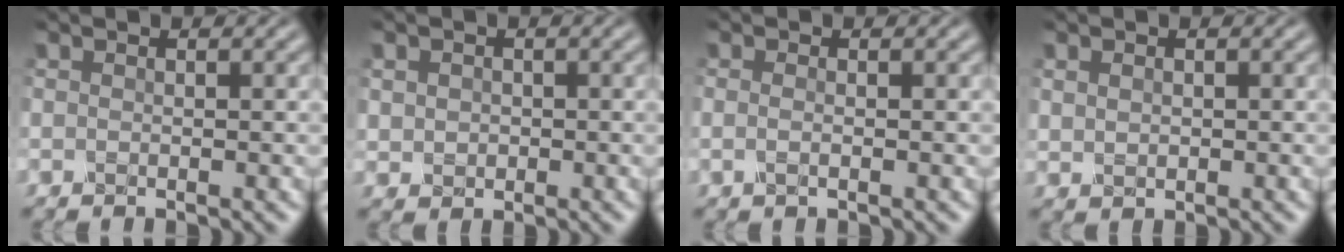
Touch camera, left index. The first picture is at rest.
{"total": 1.7, "force": [0.1, 1.5, 0.6], "torque": [-0.011, -0.005, 0.003]}
{"total": 0.9, "force": [-0.1, 0.4, 0.8], "torque": [-0.019, -0.004, -0.004]}
{"total": 1.1, "force": [0.3, 0.9, 0.6], "torque": [-0.012, -0.002, 0.011]}